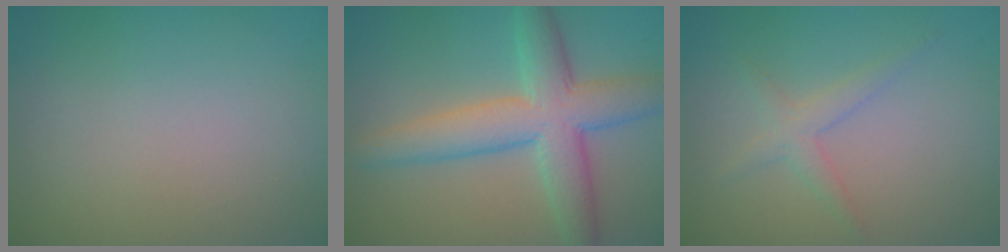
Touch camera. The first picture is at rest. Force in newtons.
{"total": 7.1, "press": 7.1, "slide": 0.2}
{"total": 1.8, "press": 1.8, "slide": 0.0}